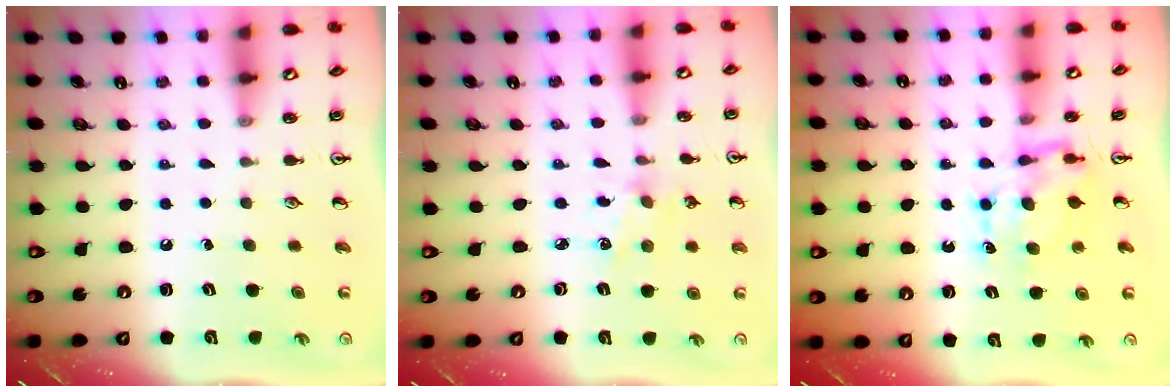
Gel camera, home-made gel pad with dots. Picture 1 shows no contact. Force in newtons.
{"total": 1.7, "press": 1.7, "slide": 0.4}
{"total": 6.9, "press": 6.8, "slide": 0.7}